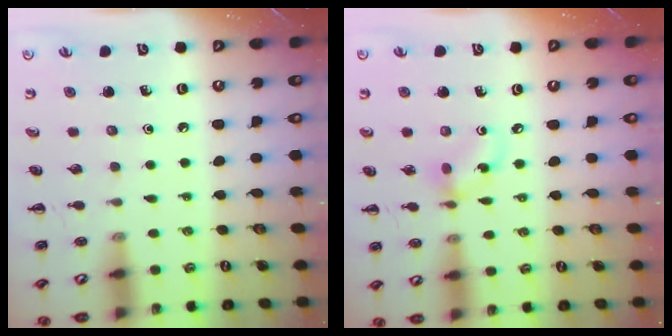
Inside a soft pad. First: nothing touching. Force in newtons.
{"total": 7.4, "press": 7.4, "slide": 0.9}